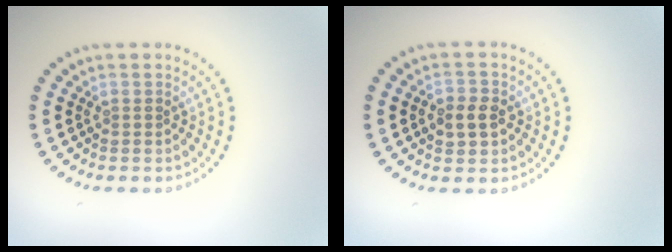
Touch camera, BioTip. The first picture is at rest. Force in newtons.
{"total": 2.4, "press": 2.4, "slide": 0.3}